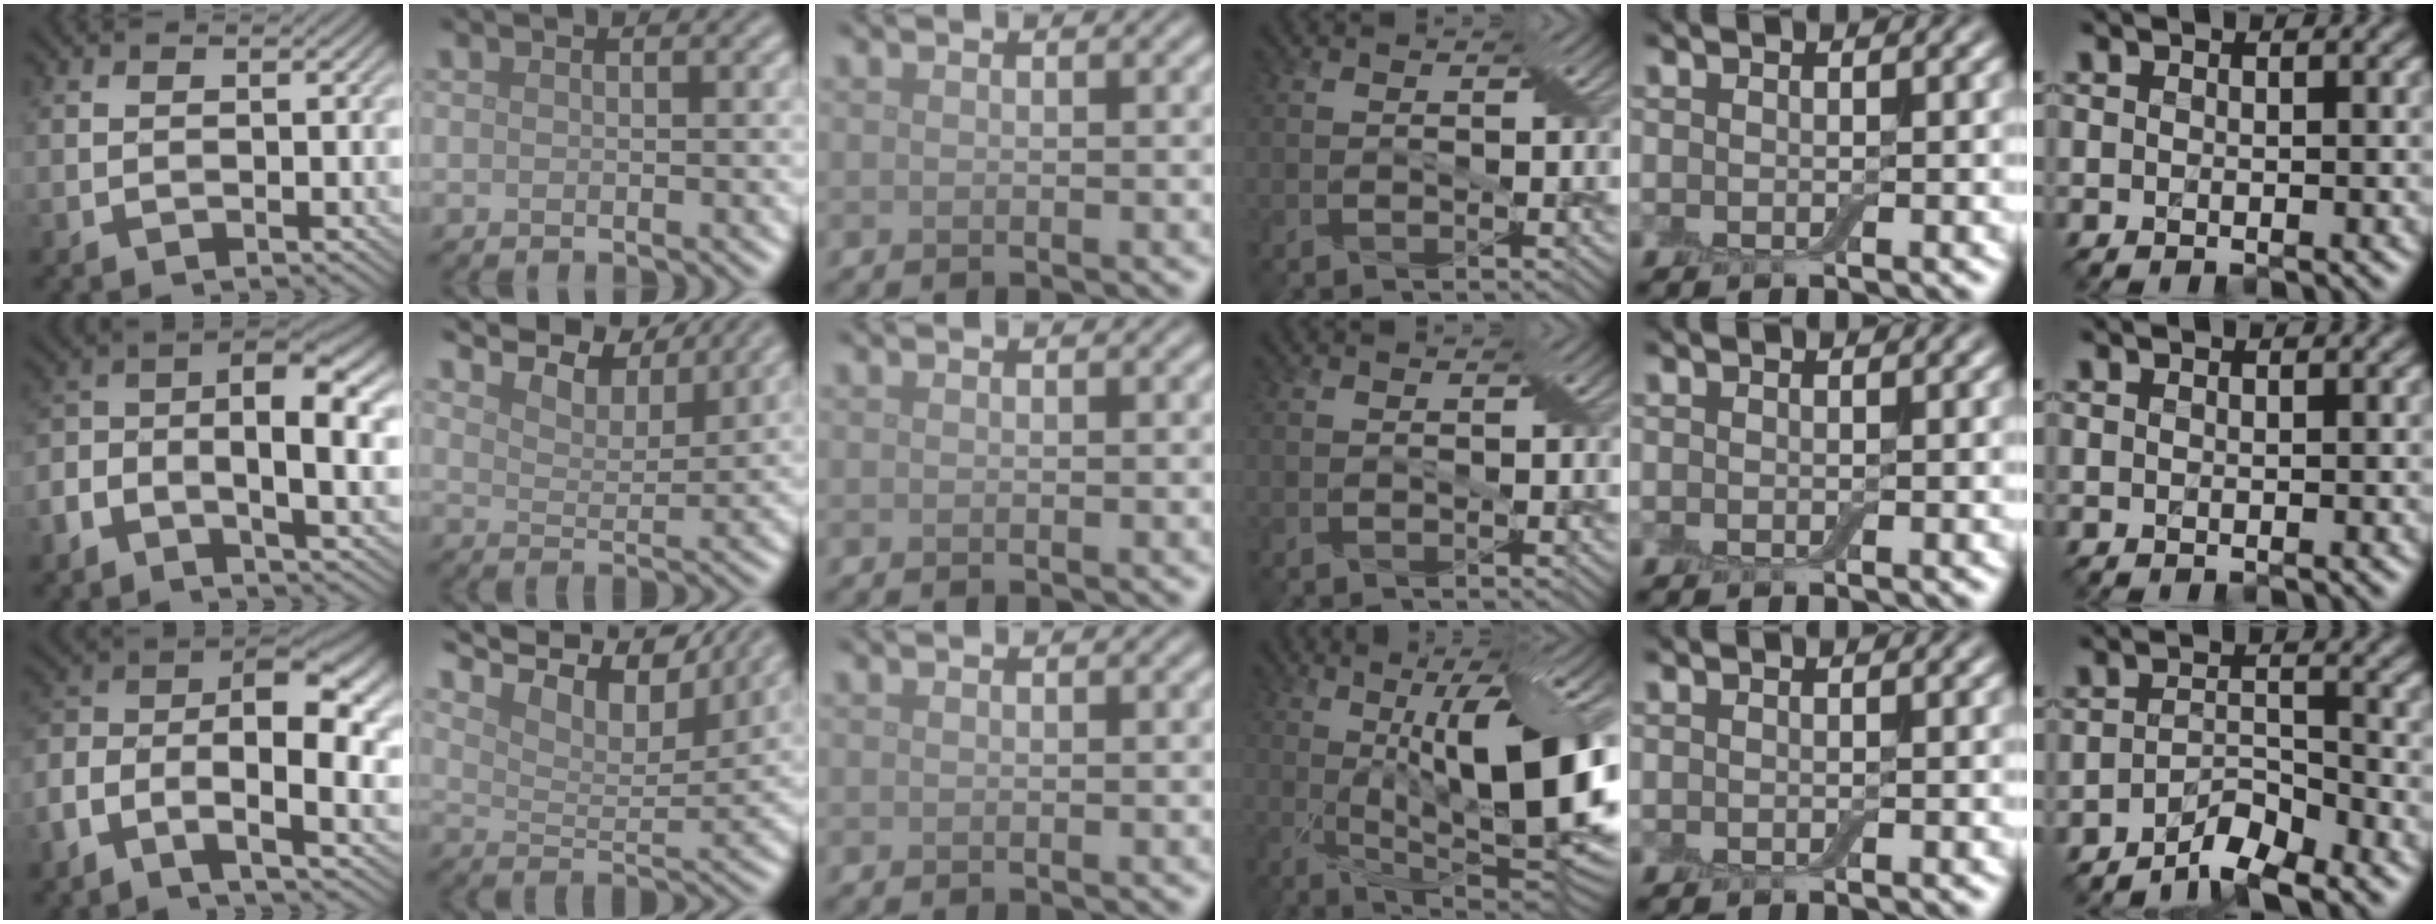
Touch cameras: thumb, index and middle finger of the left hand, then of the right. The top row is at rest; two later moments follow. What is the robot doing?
{"motion": "insert", "object": "backpack"}